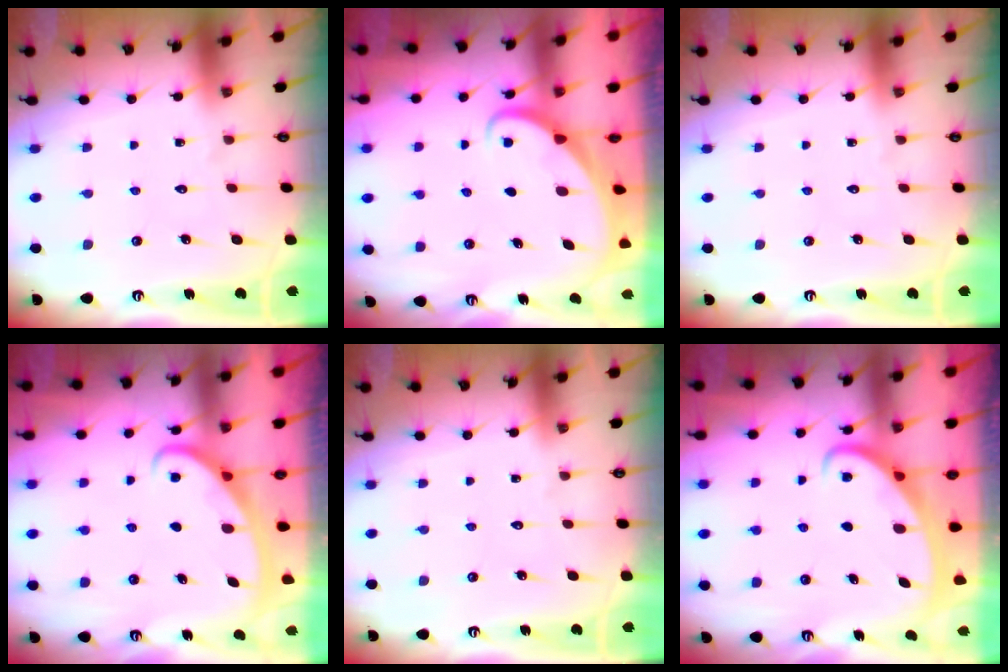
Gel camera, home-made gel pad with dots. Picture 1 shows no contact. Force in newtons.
{"total": 2.1, "press": 2.1, "slide": 0.2}
{"total": 0.0}
{"total": 2.8, "press": 2.8, "slide": 0.4}
{"total": 0.0}
{"total": 2.5, "press": 2.5, "slide": 0.4}